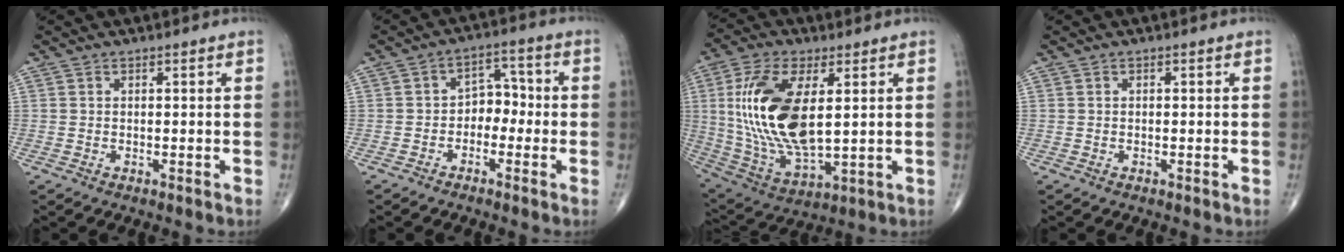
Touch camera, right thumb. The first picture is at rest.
{"total": 5.4, "force": [-1.5, 4.0, 3.3], "torque": [-0.019, 0.031, -0.038]}
{"total": 20.2, "force": [3.1, 9.4, 17.7], "torque": [-0.359, -0.020, 0.068]}
{"total": 0.0}